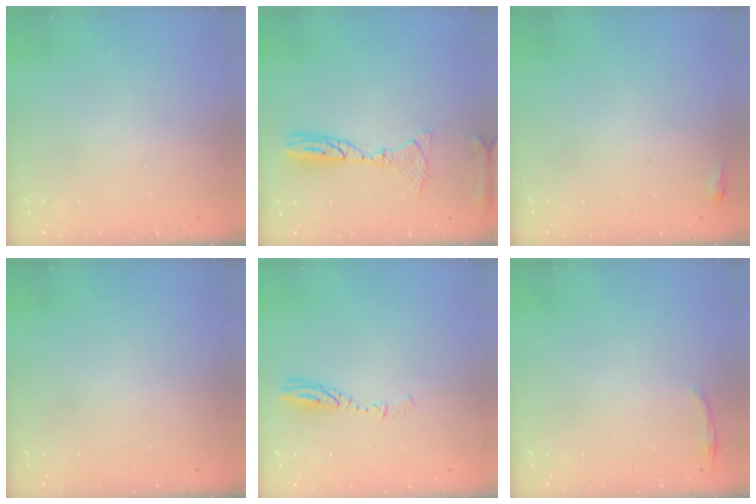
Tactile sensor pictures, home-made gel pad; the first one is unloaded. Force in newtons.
{"total": 10.6, "press": 10.4, "slide": 2.2}
{"total": 2.0, "press": 2.0, "slide": 0.5}
{"total": 0.0}
{"total": 4.0, "press": 3.9, "slide": 0.2}
{"total": 3.6, "press": 3.5, "slide": 0.7}